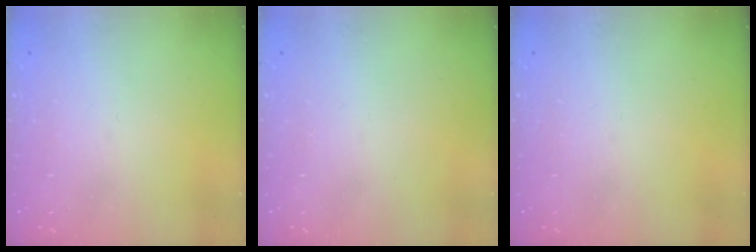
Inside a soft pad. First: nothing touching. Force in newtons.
{"total": 1.8, "press": 1.7, "slide": 0.1}
{"total": 0.0}